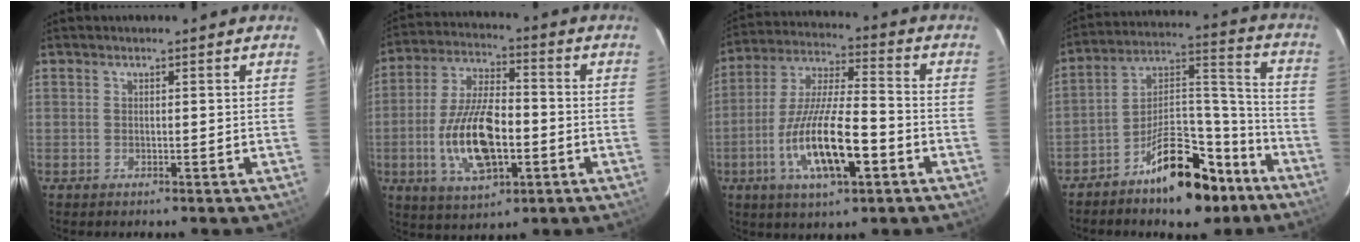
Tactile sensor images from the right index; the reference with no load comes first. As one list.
[{"total": 15.2, "force": [-3.8, 6.9, 13.1], "torque": [-0.269, -0.002, -0.062]}, {"total": 15.9, "force": [-5.9, 4.2, 14.2], "torque": [-0.289, -0.014, -0.107]}, {"total": 16.4, "force": [-11.0, 7.1, 9.8], "torque": [-0.164, 0.050, -0.163]}]